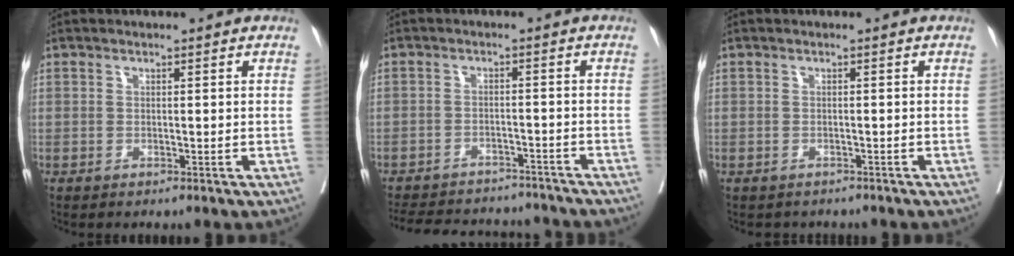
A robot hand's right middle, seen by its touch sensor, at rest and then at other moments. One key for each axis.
{"total": 17.0, "fx": -15.6, "fy": 4.7, "fz": 5.1, "tx": -0.126, "ty": -0.003, "tz": -0.207}
{"total": 2.5, "fx": -2.2, "fy": 1.1, "fz": 0.2, "tx": -0.005, "ty": -0.001, "tz": -0.032}